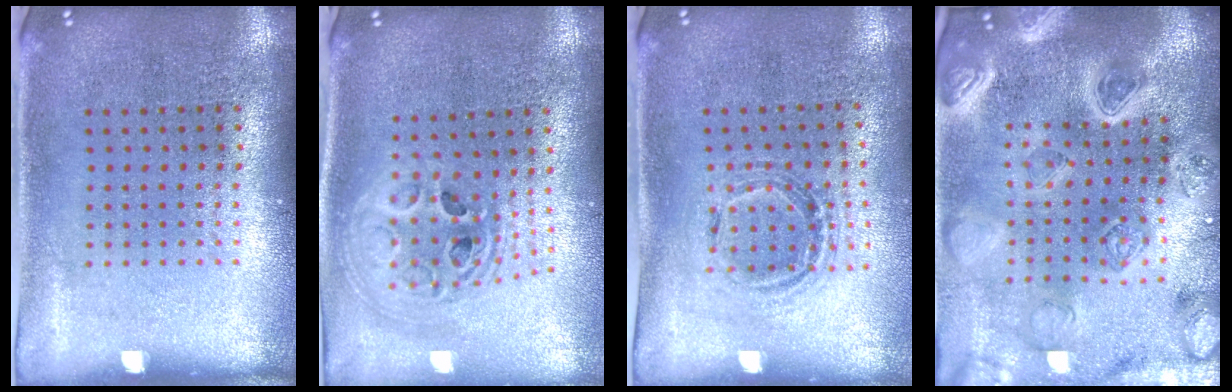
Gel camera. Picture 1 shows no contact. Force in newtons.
{"total": 2.3, "press": 1.8, "slide": 1.4}
{"total": 1.0, "press": 1.0, "slide": 0.1}
{"total": 4.9, "press": 4.2, "slide": 2.5}